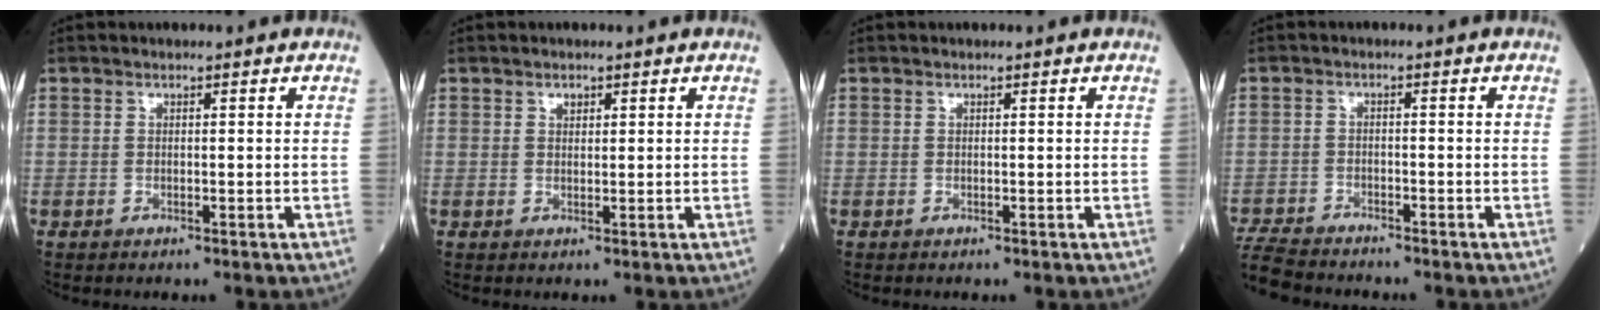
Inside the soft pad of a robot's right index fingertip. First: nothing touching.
{"total": 1.0, "force": [0.6, 0.6, 0.5], "torque": [-0.006, -0.003, 0.009]}
{"total": 0.0}
{"total": 6.3, "force": [-6.1, 1.2, 1.0], "torque": [-0.017, -0.018, -0.115]}